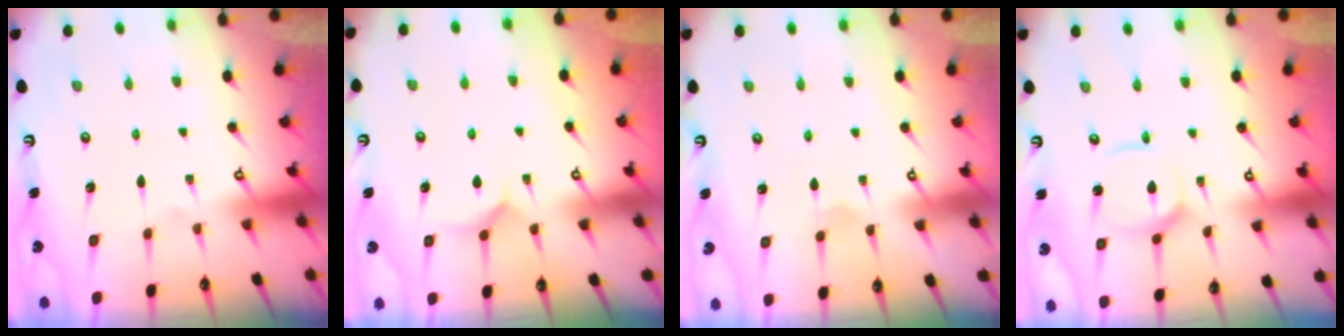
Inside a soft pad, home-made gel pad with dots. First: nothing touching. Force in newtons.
{"total": 5.0, "press": 5.0, "slide": 0.4}
{"total": 2.7, "press": 2.7, "slide": 0.1}
{"total": 9.4, "press": 9.4, "slide": 1.0}